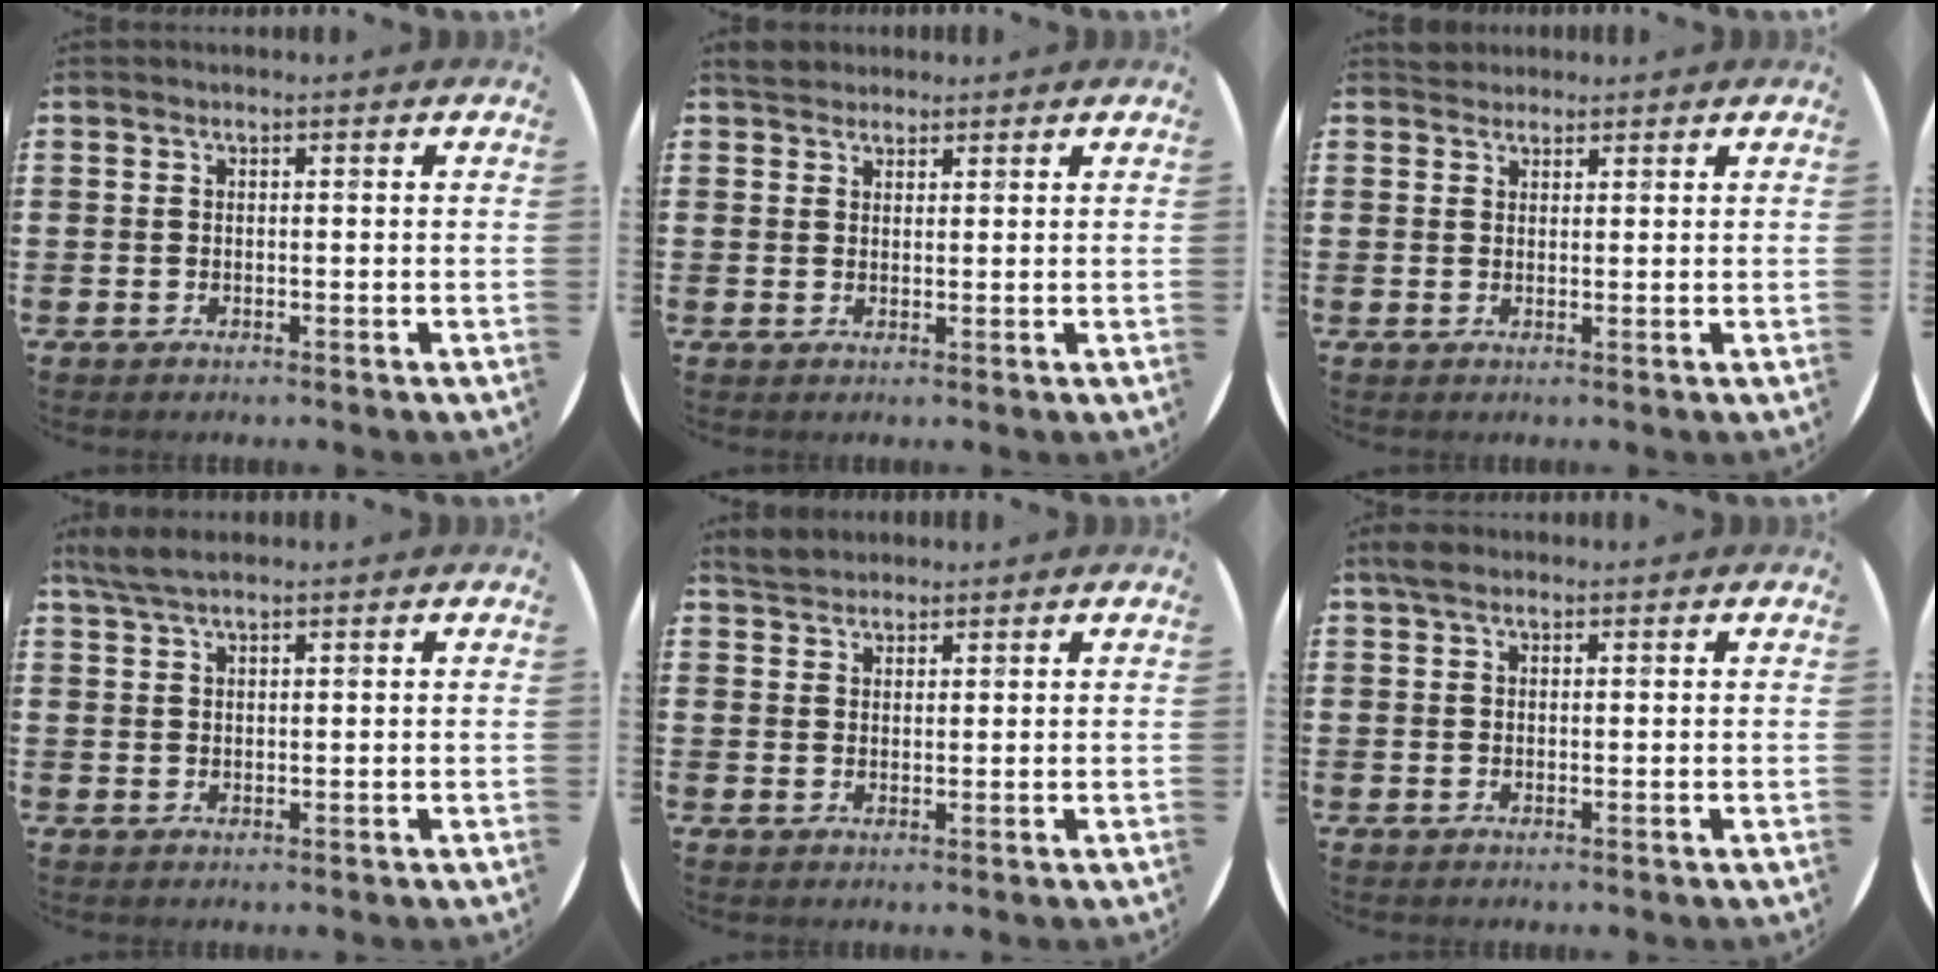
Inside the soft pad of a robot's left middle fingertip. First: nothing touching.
{"total": 2.3, "force": [2.1, 0.9, 0.1], "torque": [0.002, 0.004, 0.039]}
{"total": 1.7, "force": [1.6, 0.6, -0.1], "torque": [0.007, 0.001, 0.030]}
{"total": 3.0, "force": [2.4, 0.6, 1.7], "torque": [-0.037, 0.006, 0.044]}
{"total": 2.6, "force": [2.5, 0.8, 0.1], "torque": [0.000, 0.001, 0.048]}
{"total": 1.5, "force": [1.1, 0.7, 0.7], "torque": [-0.007, 0.003, 0.018]}